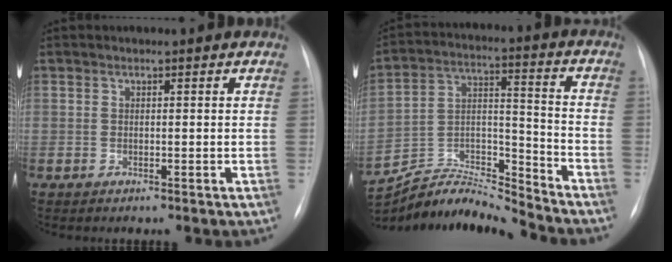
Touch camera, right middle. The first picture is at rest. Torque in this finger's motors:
{"motor_torque": [-0.45, -0.40, -0.08, -0.03]}